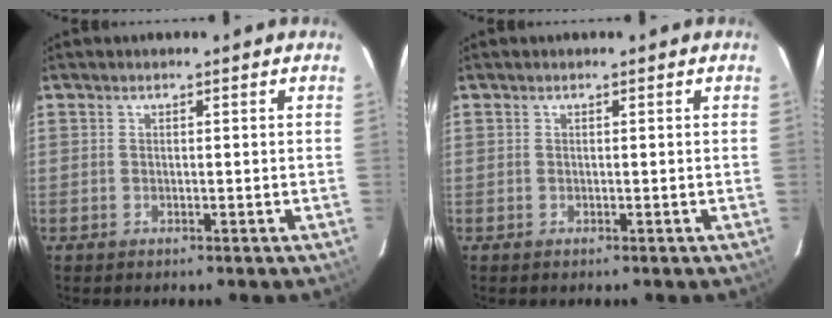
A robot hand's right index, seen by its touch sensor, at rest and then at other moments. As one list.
[{"total": 0.0}]